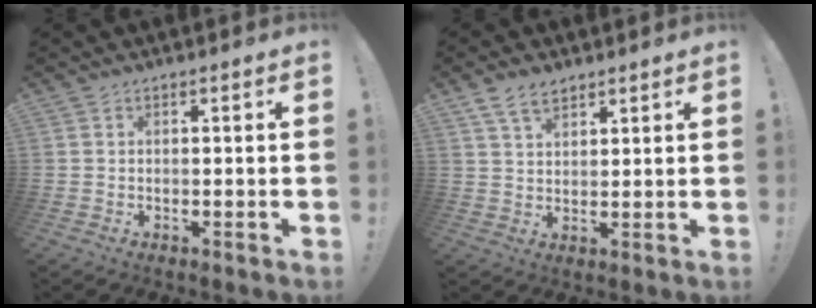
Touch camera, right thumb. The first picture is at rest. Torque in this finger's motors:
{"motor_torque": [-0.35, 0.35, 0.00, 0.00, 0.00]}